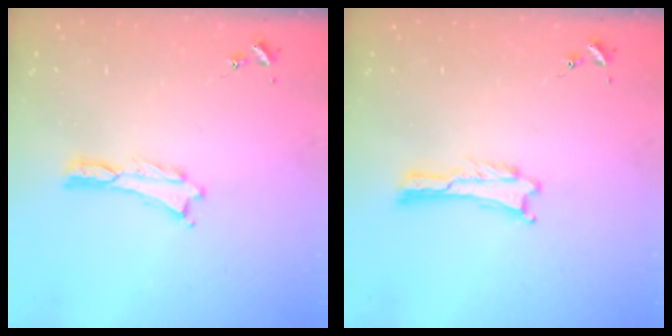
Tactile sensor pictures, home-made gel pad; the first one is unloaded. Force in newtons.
{"total": 0.0}